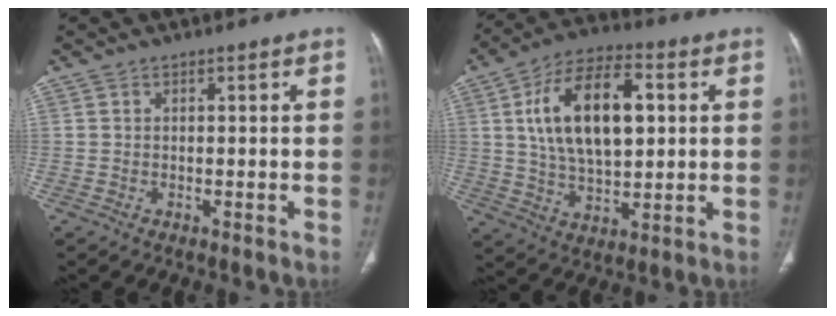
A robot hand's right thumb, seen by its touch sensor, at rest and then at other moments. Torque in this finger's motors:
{"motor_torque": [-0.77, 1.63, 0.91, 0.78, 0.26]}